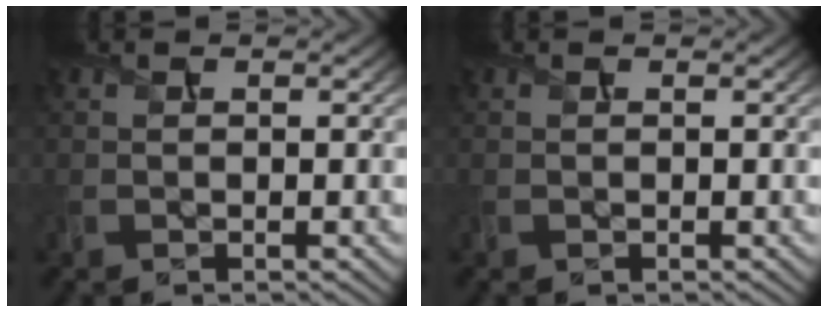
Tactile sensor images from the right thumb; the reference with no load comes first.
{"total": 0.0}